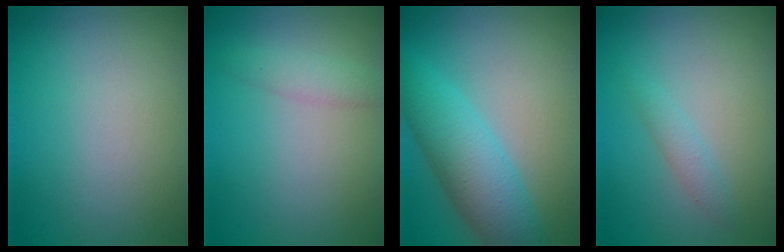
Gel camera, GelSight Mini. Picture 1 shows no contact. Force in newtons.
{"total": 1.7, "press": 1.7, "slide": 0.1}
{"total": 6.1, "press": 6.1, "slide": 0.1}
{"total": 1.3, "press": 1.3, "slide": 0.0}